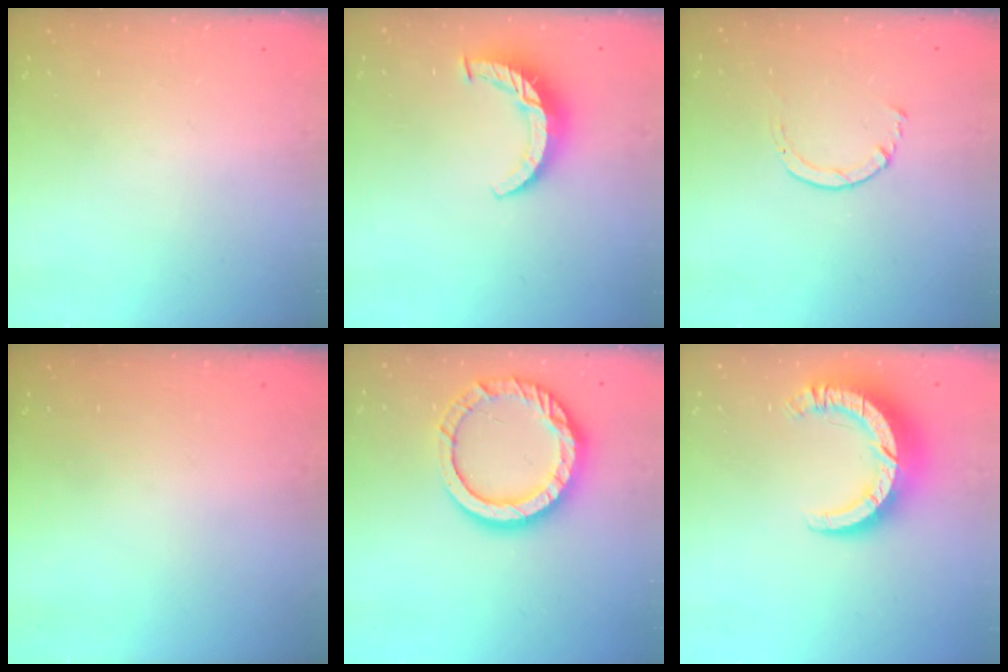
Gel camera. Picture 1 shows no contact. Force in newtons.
{"total": 9.3, "press": 9.3, "slide": 0.5}
{"total": 2.0, "press": 1.9, "slide": 0.3}
{"total": 0.0}
{"total": 15.3, "press": 15.2, "slide": 1.3}
{"total": 11.5, "press": 11.5, "slide": 1.0}